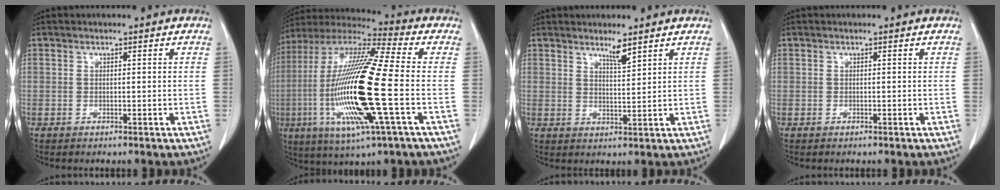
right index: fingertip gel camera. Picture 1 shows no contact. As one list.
[{"total": 22.1, "force": [-4.0, 1.7, 21.7], "torque": [-0.469, -0.021, -0.081]}, {"total": 2.9, "force": [2.4, 0.0, 1.7], "torque": [-0.034, -0.009, 0.044]}, {"total": 0.0}]